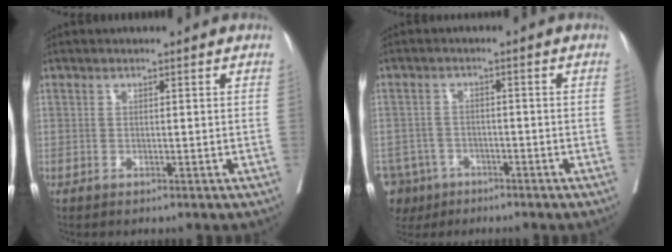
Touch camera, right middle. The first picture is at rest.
{"total": 9.4, "force": [-5.7, 7.2, 2.1], "torque": [-0.067, -0.004, -0.091]}